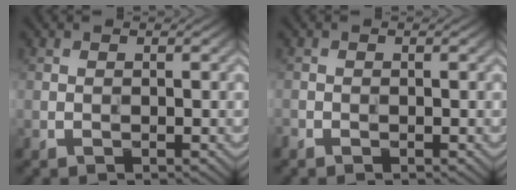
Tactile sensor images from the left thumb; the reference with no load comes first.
{"total": 0.6, "force": [-0.6, 0.2, 0.0], "torque": [-0.001, -0.003, -0.012]}